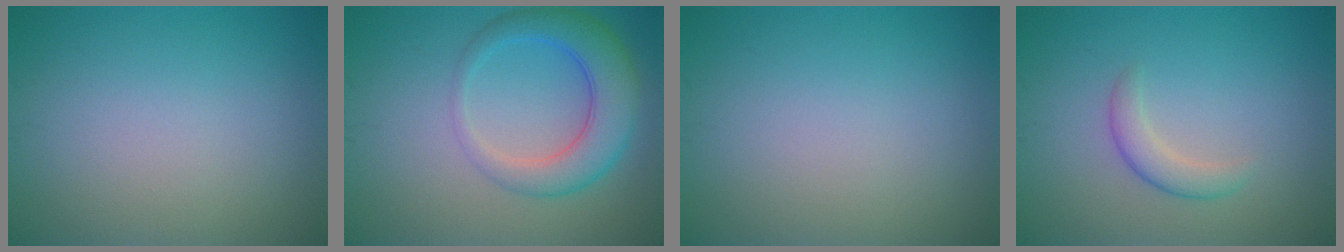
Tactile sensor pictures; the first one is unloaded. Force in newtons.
{"total": 5.4, "press": 5.4, "slide": 0.2}
{"total": 0.0}
{"total": 2.1, "press": 2.1, "slide": 0.1}